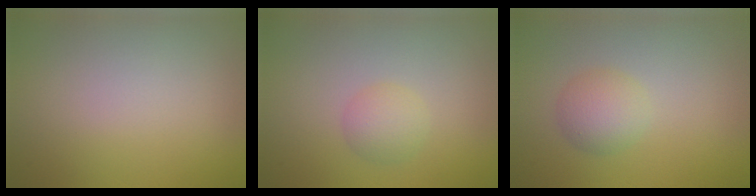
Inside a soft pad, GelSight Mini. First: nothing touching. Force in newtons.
{"total": 2.1, "press": 2.1, "slide": 0.0}
{"total": 2.9, "press": 2.9, "slide": 0.1}